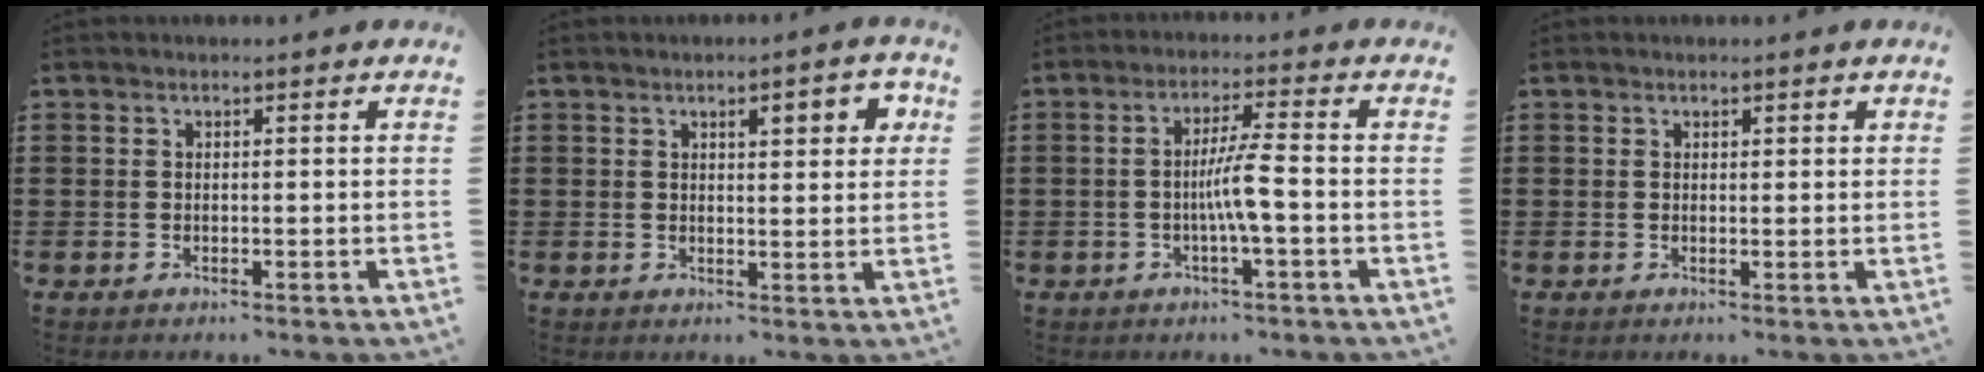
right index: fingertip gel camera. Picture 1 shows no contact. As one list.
[{"total": 3.9, "force": [1.6, 1.2, 3.3], "torque": [-0.044, -0.003, 0.020]}, {"total": 5.1, "force": [-1.1, -0.2, 5.0], "torque": [-0.089, -0.005, -0.024]}, {"total": 0.6, "force": [0.4, 0.4, 0.2], "torque": [0.003, 0.000, 0.007]}]